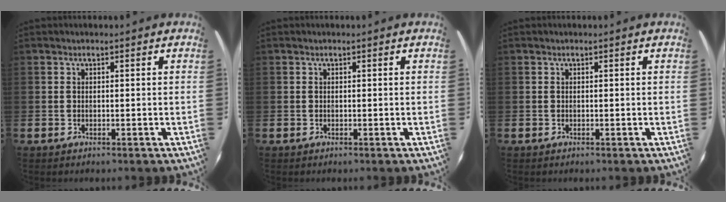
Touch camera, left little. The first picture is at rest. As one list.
[{"total": 0.0}, {"total": 0.0}]